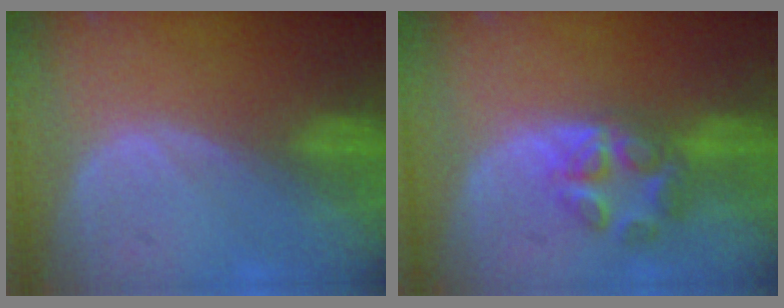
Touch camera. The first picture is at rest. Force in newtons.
{"total": 6.4, "press": 5.5, "slide": 3.2}